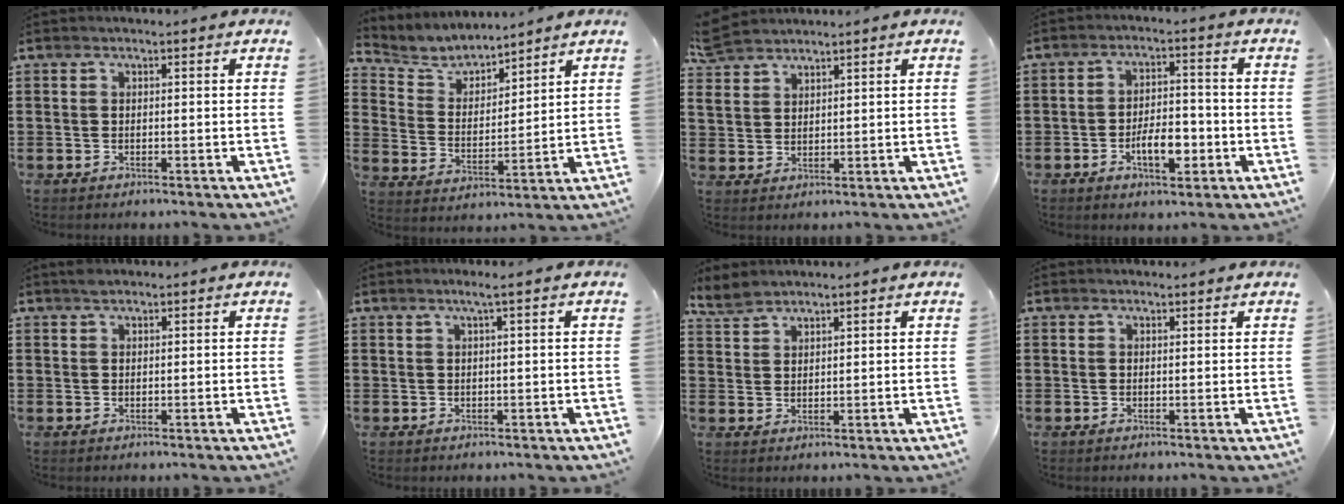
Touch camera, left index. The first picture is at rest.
{"total": 5.0, "force": [4.8, 1.4, 0.5], "torque": [-0.041, -0.026, 0.080]}
{"total": 4.2, "force": [3.7, 1.8, 0.6], "torque": [-0.027, -0.003, 0.072]}
{"total": 6.1, "force": [-2.3, 2.9, 4.9], "torque": [-0.080, 0.006, -0.043]}
{"total": 1.2, "force": [1.0, 0.4, 0.5], "torque": [-0.011, 0.001, 0.020]}
{"total": 1.3, "force": [0.8, -0.1, 1.0], "torque": [-0.020, 0.000, 0.014]}
{"total": 3.1, "force": [3.0, 0.8, 0.6], "torque": [-0.021, -0.002, 0.056]}
{"total": 1.0, "force": [1.0, 0.2, -0.1], "torque": [-0.002, 0.001, 0.020]}